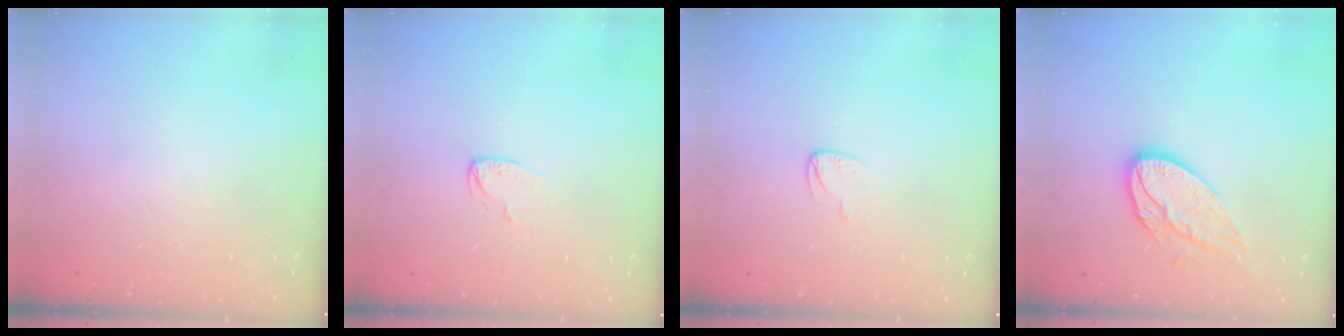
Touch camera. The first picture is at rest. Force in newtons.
{"total": 4.3, "press": 4.3, "slide": 0.4}
{"total": 3.6, "press": 3.6, "slide": 0.3}
{"total": 14.0, "press": 13.9, "slide": 1.0}